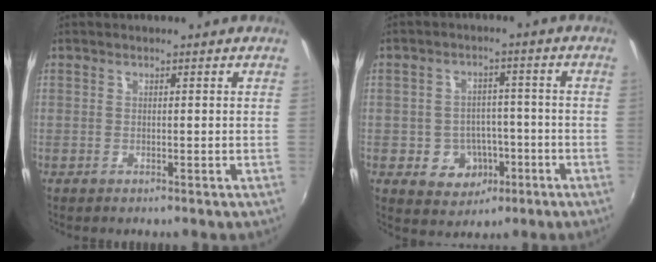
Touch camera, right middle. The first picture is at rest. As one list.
[{"total": 8.0, "force": [-3.0, 6.8, 2.9], "torque": [-0.072, 0.014, -0.025]}]